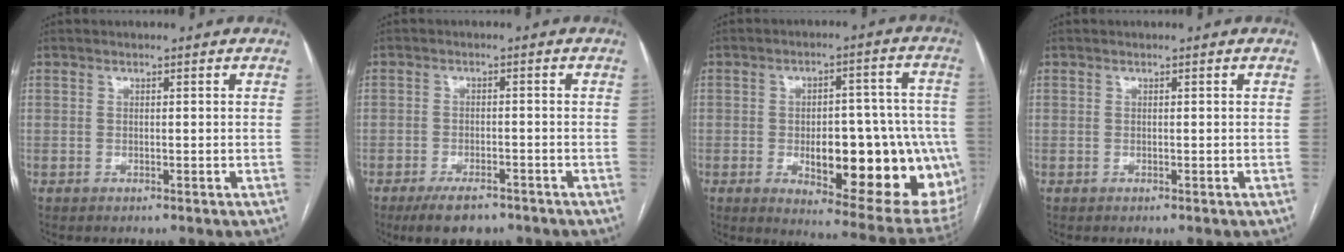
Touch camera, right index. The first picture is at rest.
{"total": 5.9, "force": [-4.4, 2.4, 3.1], "torque": [-0.054, -0.003, -0.069]}
{"total": 22.0, "force": [-5.3, 8.0, 19.9], "torque": [-0.173, 0.020, -0.043]}
{"total": 0.0}